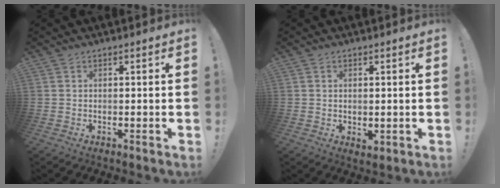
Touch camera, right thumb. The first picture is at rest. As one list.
[{"total": 1.6, "force": [0.3, 1.0, 1.3], "torque": [-0.015, -0.002, 0.005]}]